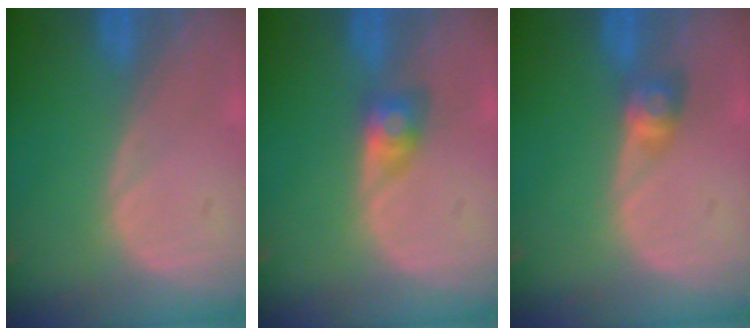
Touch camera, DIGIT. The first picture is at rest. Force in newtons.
{"total": 3.1, "press": 2.7, "slide": 1.4}
{"total": 2.9, "press": 2.5, "slide": 1.4}